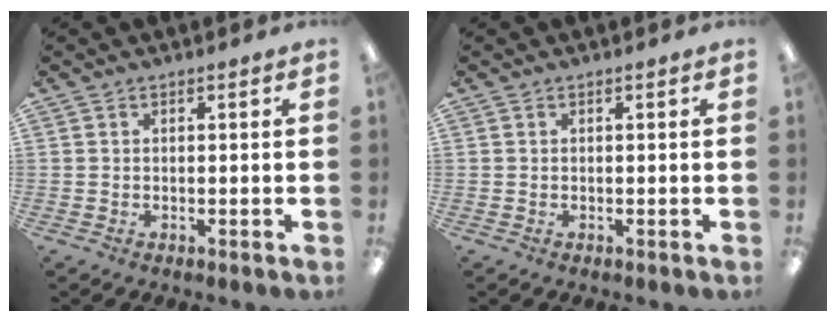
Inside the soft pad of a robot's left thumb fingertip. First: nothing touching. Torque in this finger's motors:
{"motor_torque": [0.00, 0.00, 0.00, 0.00, 0.00]}